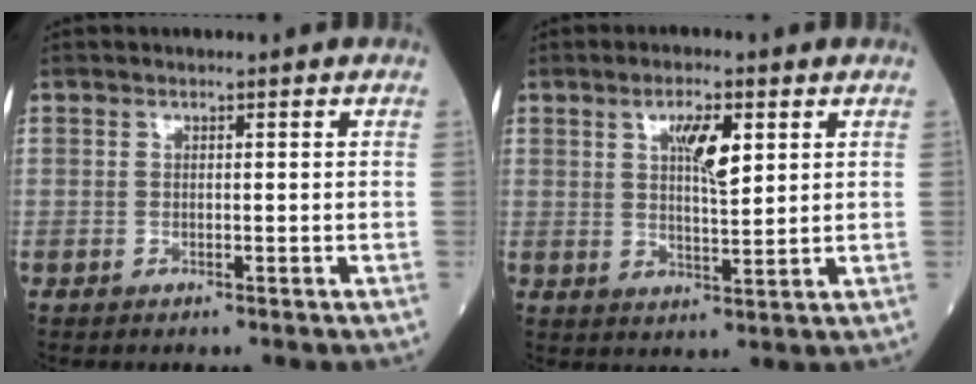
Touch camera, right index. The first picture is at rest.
{"total": 5.7, "force": [2.3, 1.3, 5.0], "torque": [-0.090, 0.001, 0.041]}